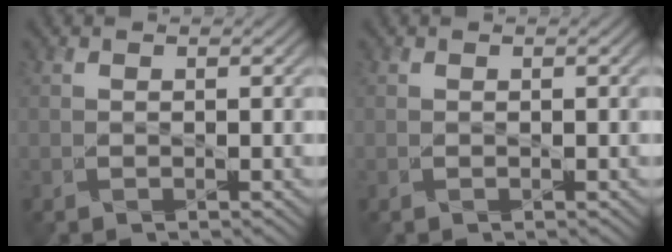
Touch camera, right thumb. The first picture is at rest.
{"total": 0.0}